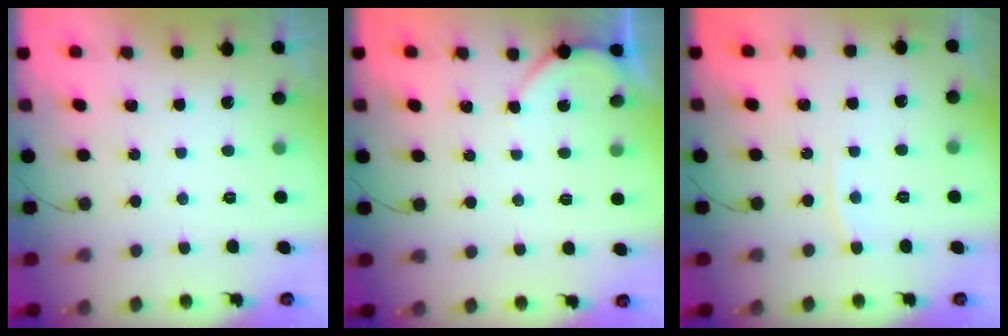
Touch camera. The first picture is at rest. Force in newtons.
{"total": 2.7, "press": 2.6, "slide": 0.4}
{"total": 4.1, "press": 4.1, "slide": 0.6}